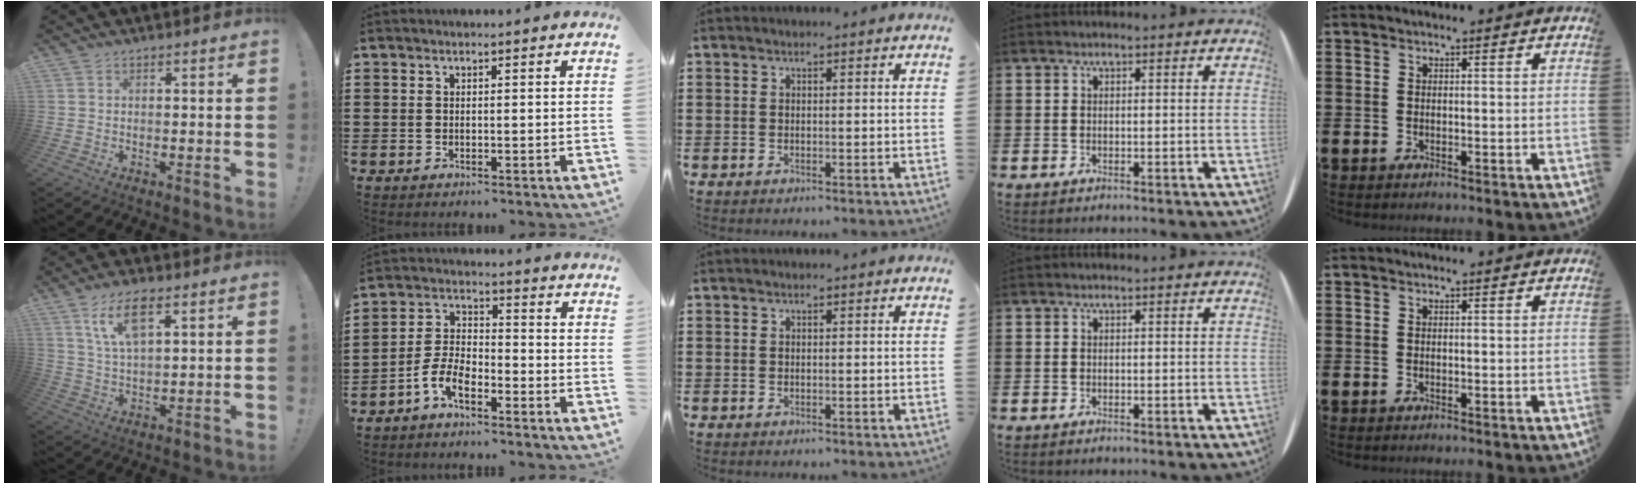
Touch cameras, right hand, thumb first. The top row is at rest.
{"thumb": {"total": 9.6, "force": [4.9, 3.7, 7.4], "torque": [-0.143, -0.001, 0.089]}, "index": {"total": 5.8, "force": [-3.8, 2.3, 3.8], "torque": [-0.101, 0.001, -0.081]}}